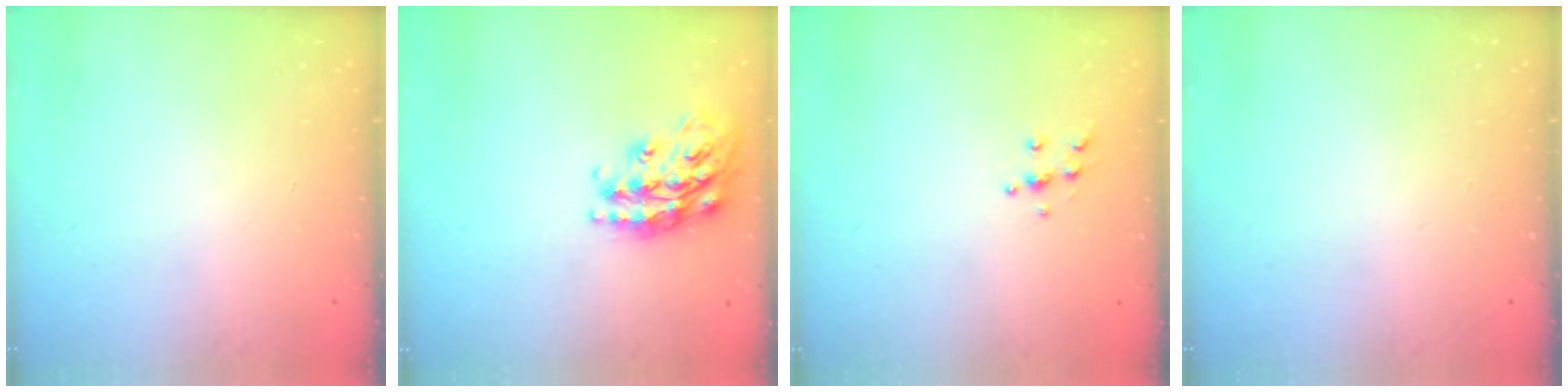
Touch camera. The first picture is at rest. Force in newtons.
{"total": 19.4, "press": 19.4, "slide": 1.4}
{"total": 5.2, "press": 5.2, "slide": 0.6}
{"total": 0.0}